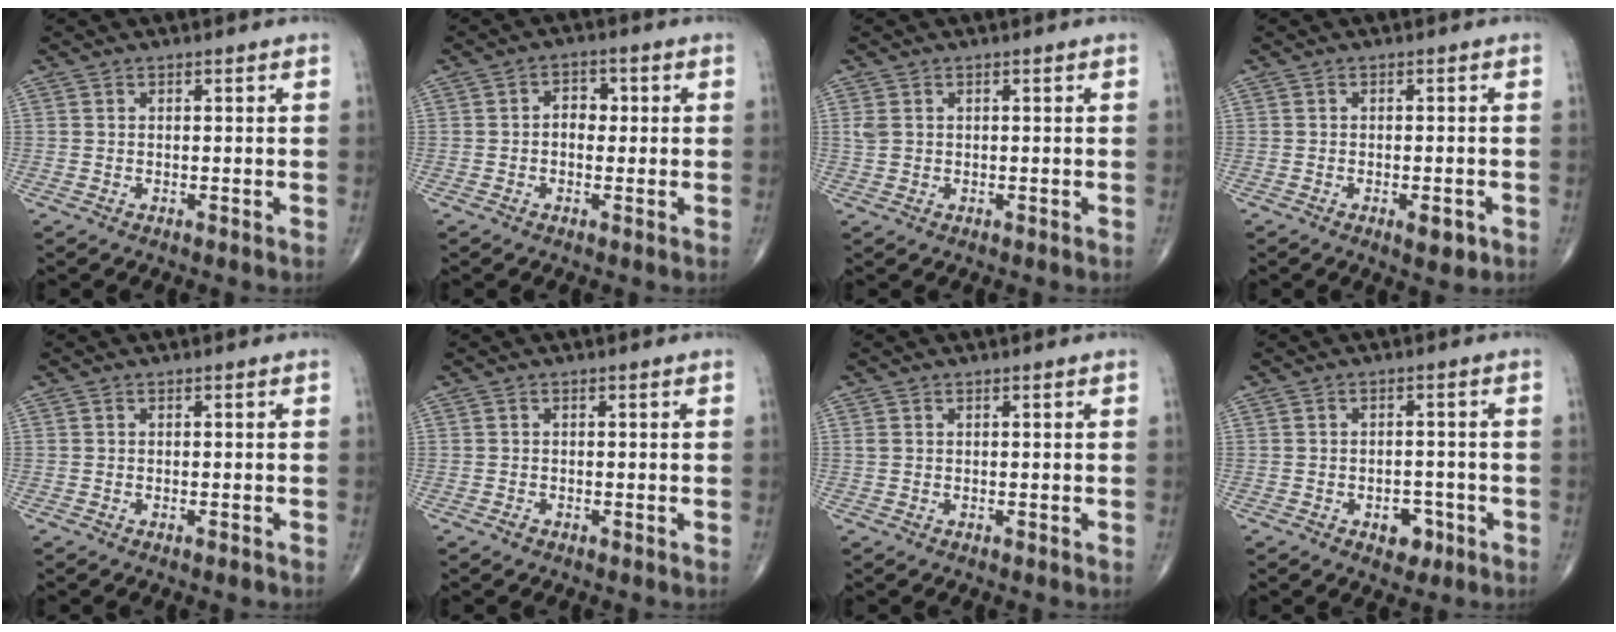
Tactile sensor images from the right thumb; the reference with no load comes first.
{"total": 3.0, "force": [0.0, 2.2, 2.0], "torque": [-0.019, 0.012, -0.005]}
{"total": 1.8, "force": [0.4, 1.4, 1.1], "torque": [-0.028, 0.003, 0.014]}
{"total": 3.3, "force": [-1.5, 1.3, 2.7], "torque": [-0.031, -0.001, -0.017]}
{"total": 0.7, "force": [-0.5, 0.1, 0.5], "torque": [-0.010, -0.002, -0.008]}
{"total": 0.7, "force": [-0.5, 0.4, 0.2], "torque": [-0.003, 0.000, -0.011]}
{"total": 0.7, "force": [0.2, 0.5, 0.5], "torque": [-0.013, 0.006, 0.007]}
{"total": 4.1, "force": [-2.0, 2.8, 2.3], "torque": [-0.006, 0.015, -0.024]}